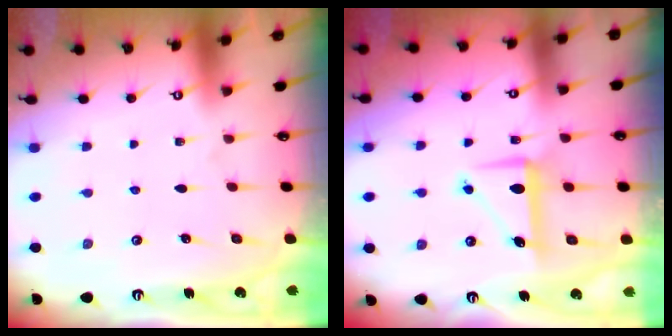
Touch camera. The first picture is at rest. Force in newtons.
{"total": 7.9, "press": 7.8, "slide": 1.0}